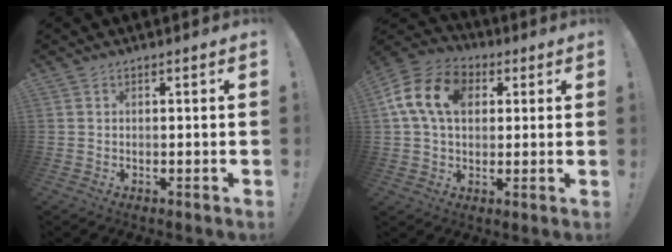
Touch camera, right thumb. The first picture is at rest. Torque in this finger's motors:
{"motor_torque": [0.51, 0.52, 0.73, -0.46, 0.22]}